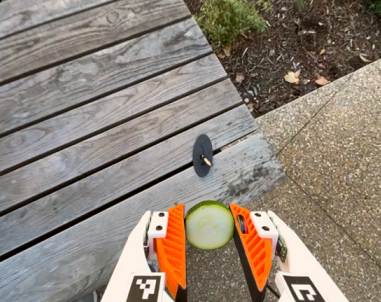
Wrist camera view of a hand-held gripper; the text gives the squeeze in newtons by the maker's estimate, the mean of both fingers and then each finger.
{"total": 8.9, "left": 8.7, "right": 9.1}